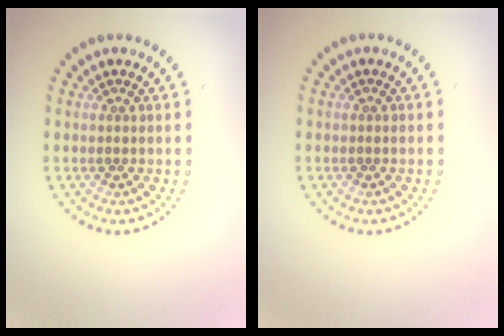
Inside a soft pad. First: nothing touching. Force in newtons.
{"total": 0.0}